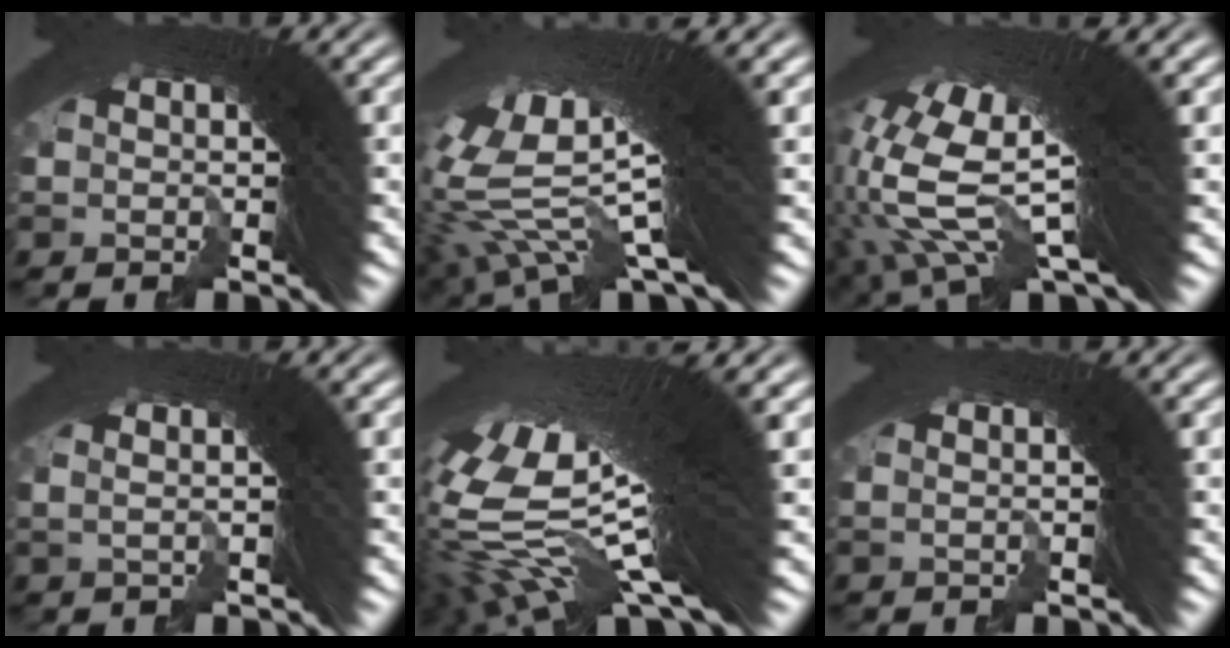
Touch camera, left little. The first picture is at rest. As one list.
[{"total": 16.7, "force": [4.6, 7.1, 14.5], "torque": [-0.256, -0.003, 0.080]}, {"total": 14.9, "force": [4.0, 6.8, 12.6], "torque": [-0.229, -0.010, 0.078]}, {"total": 3.2, "force": [1.3, 0.3, 2.9], "torque": [-0.025, 0.025, 0.009]}, {"total": 21.5, "force": [3.6, 8.9, 19.2], "torque": [-0.327, -0.010, 0.072]}, {"total": 1.6, "force": [0.7, -0.6, 1.4], "torque": [-0.003, 0.018, 0.004]}]